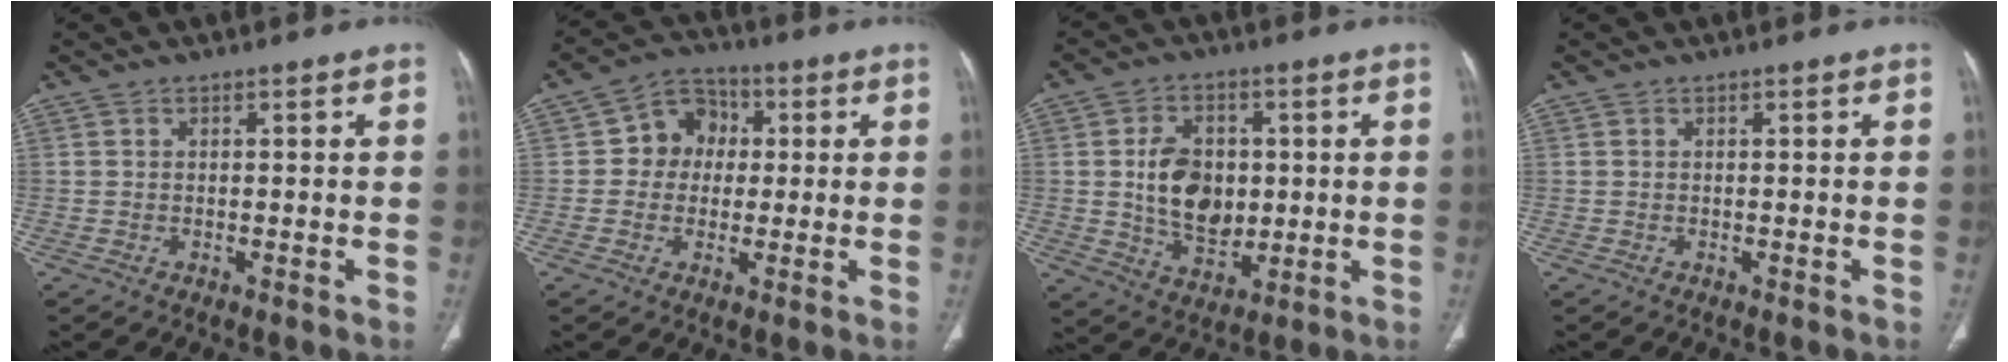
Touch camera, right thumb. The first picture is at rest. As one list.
[{"total": 7.9, "force": [0.8, 7.1, 3.5], "torque": [-0.018, 0.014, 0.001]}, {"total": 11.8, "force": [0.8, 8.3, 8.3], "torque": [-0.110, -0.007, 0.022]}, {"total": 0.0}]